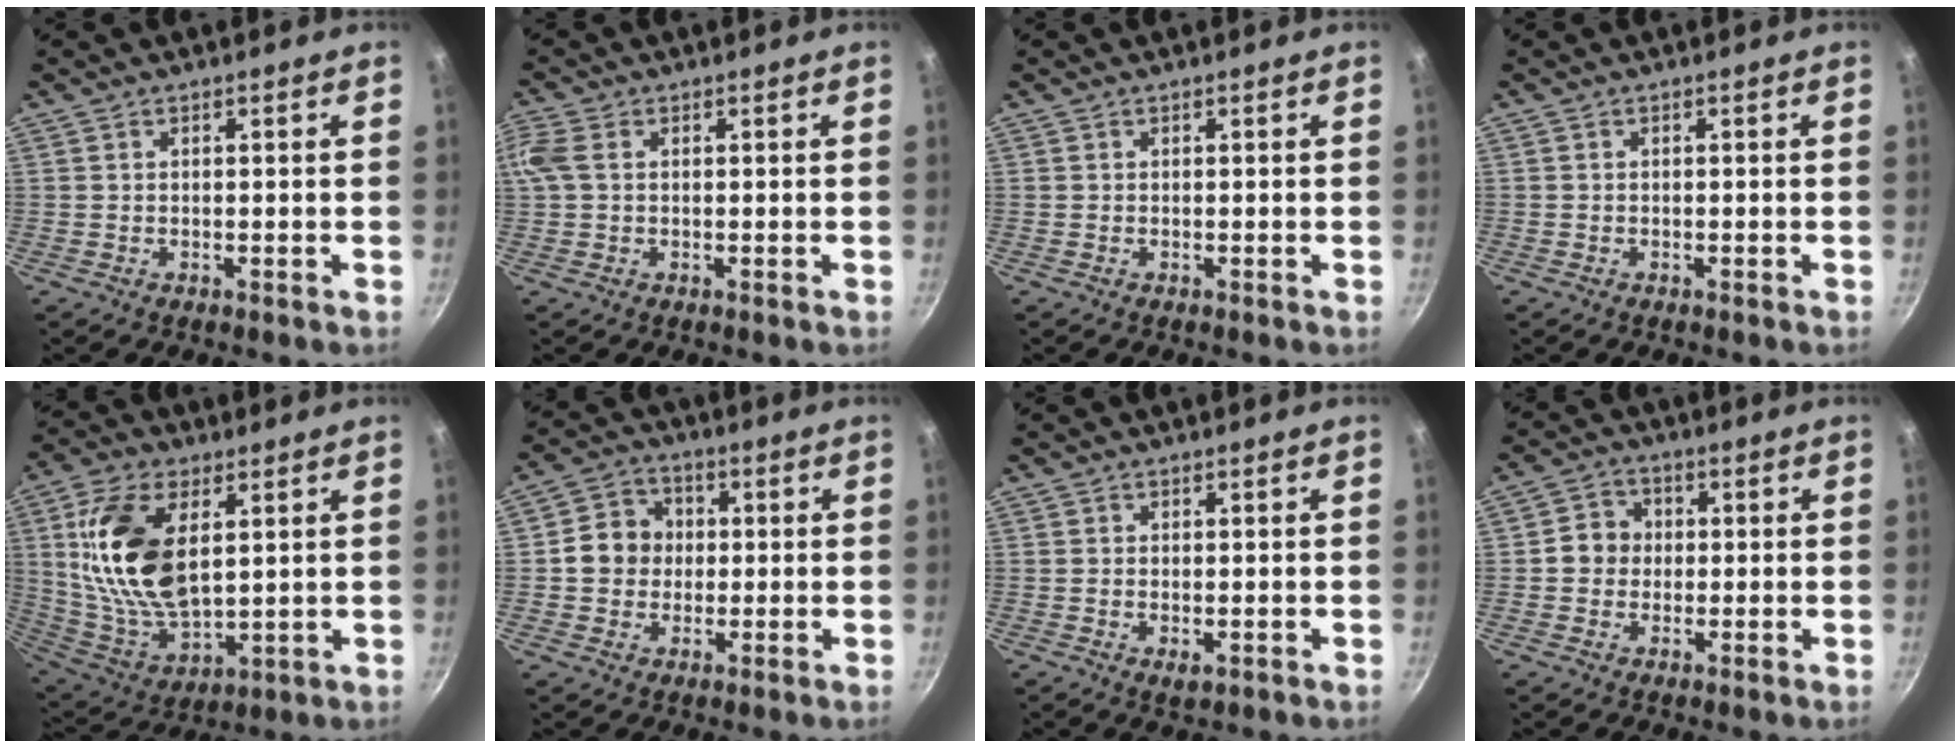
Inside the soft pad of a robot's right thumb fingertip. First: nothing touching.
{"total": 4.7, "force": [1.0, 3.1, 3.4], "torque": [-0.112, 0.019, 0.021]}
{"total": 0.0}
{"total": 0.0}
{"total": 19.4, "force": [4.5, 10.2, 15.8], "torque": [-0.304, -0.020, 0.092]}
{"total": 8.3, "force": [0.0, 7.4, 3.7], "torque": [-0.036, 0.018, -0.010]}
{"total": 1.8, "force": [-0.5, 0.9, 1.5], "torque": [-0.026, -0.002, -0.006]}
{"total": 5.6, "force": [0.0, 5.1, 2.4], "torque": [-0.020, 0.014, -0.009]}